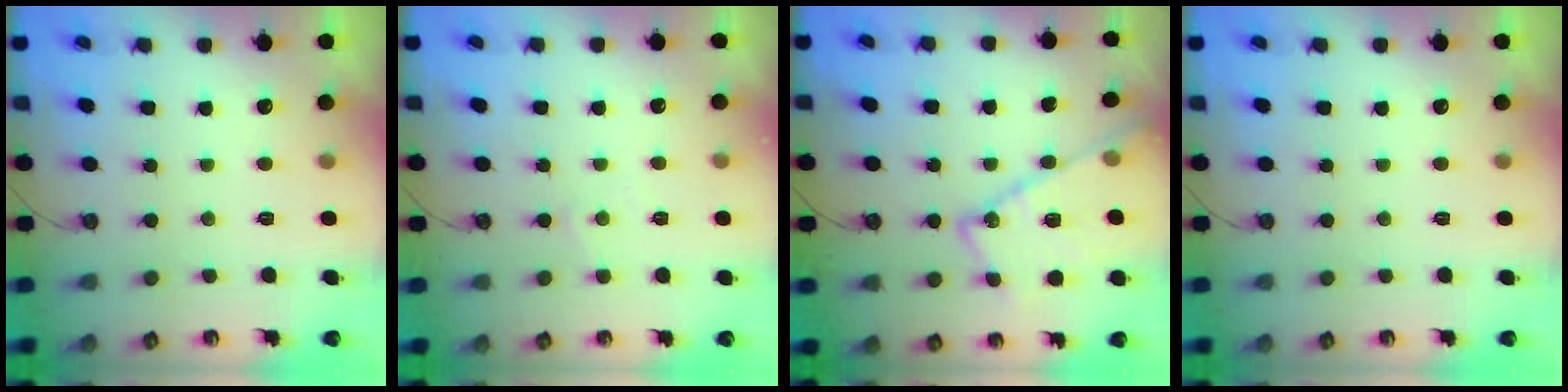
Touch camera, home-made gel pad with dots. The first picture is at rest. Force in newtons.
{"total": 2.7, "press": 2.7, "slide": 0.5}
{"total": 17.6, "press": 17.6, "slide": 1.0}
{"total": 0.0}